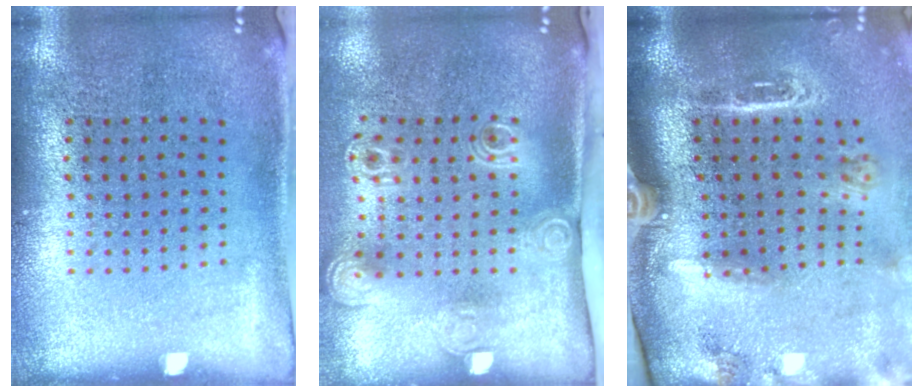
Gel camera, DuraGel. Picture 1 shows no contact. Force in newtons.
{"total": 2.1, "press": 1.5, "slide": 1.5}
{"total": 3.0, "press": 2.1, "slide": 2.1}